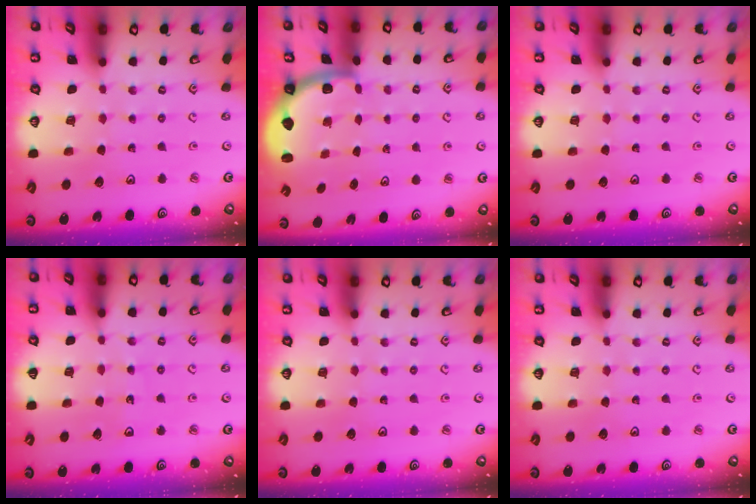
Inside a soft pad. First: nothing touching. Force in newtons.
{"total": 1.9, "press": 1.8, "slide": 0.5}
{"total": 0.0}
{"total": 2.5, "press": 2.5, "slide": 0.2}
{"total": 0.0}
{"total": 0.0}